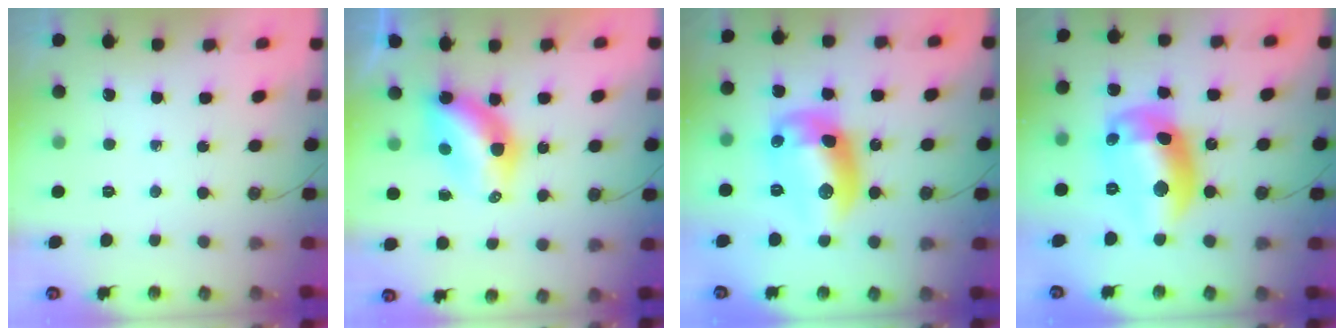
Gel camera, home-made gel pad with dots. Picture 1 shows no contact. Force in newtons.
{"total": 7.9, "press": 7.8, "slide": 0.7}
{"total": 14.7, "press": 14.6, "slide": 1.1}
{"total": 17.1, "press": 17.0, "slide": 1.4}